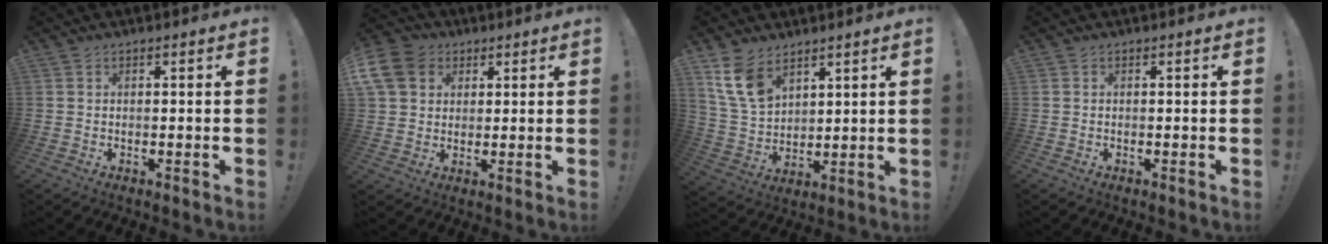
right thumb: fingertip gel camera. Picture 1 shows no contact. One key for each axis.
{"total": 10.9, "fx": 4.1, "fy": 8.8, "fz": 4.9, "tx": -0.097, "ty": -0.015, "tz": 0.085}
{"total": 11.4, "fx": 7.3, "fy": 6.9, "fz": 5.4, "tx": -0.108, "ty": -0.034, "tz": 0.149}
{"total": 0.0}